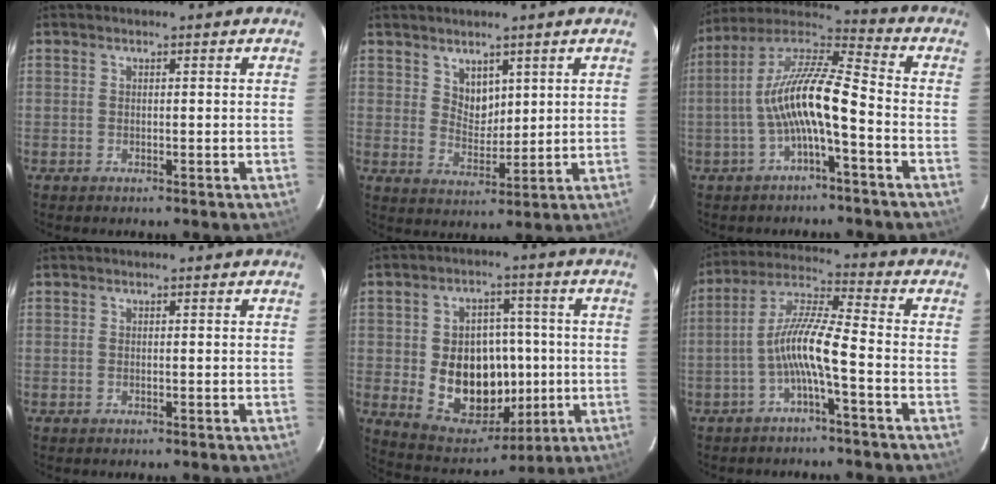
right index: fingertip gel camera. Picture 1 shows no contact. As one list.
[{"total": 4.6, "force": [2.9, 3.1, 1.9], "torque": [-0.023, 0.000, 0.058]}, {"total": 12.6, "force": [-3.3, 2.2, 11.9], "torque": [-0.238, 0.016, -0.064]}, {"total": 0.0}, {"total": 15.9, "force": [-1.6, 12.3, 9.9], "torque": [-0.202, 0.010, 0.002]}, {"total": 8.5, "force": [-3.2, 0.4, 7.9], "torque": [-0.178, 0.017, -0.063]}]